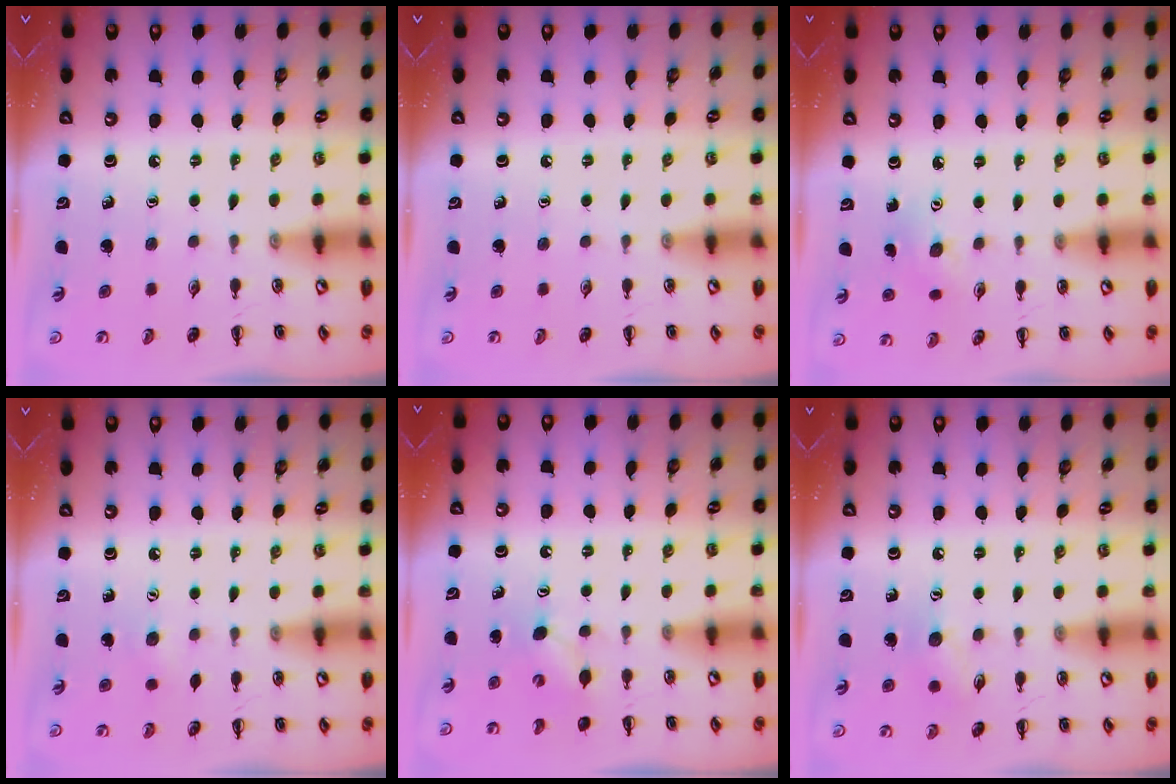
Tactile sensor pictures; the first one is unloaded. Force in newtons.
{"total": 0.0}
{"total": 3.7, "press": 3.6, "slide": 0.9}
{"total": 3.8, "press": 3.7, "slide": 1.0}
{"total": 3.7, "press": 3.6, "slide": 0.6}
{"total": 7.5, "press": 7.4, "slide": 1.3}